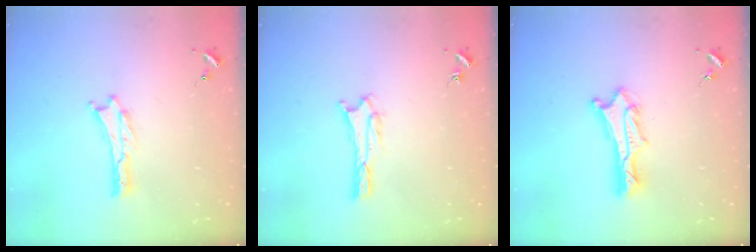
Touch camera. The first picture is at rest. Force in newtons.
{"total": 1.7, "press": 1.7, "slide": 0.3}
{"total": 3.0, "press": 3.0, "slide": 0.2}